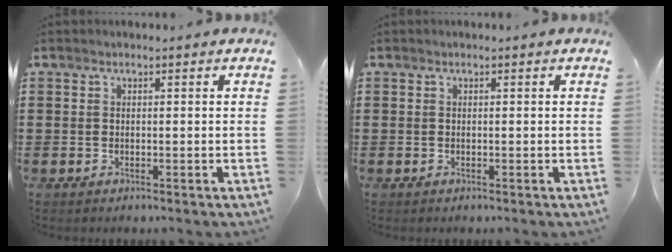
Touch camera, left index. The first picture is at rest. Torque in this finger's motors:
{"motor_torque": [0.00, 0.00, 0.00, 0.00]}